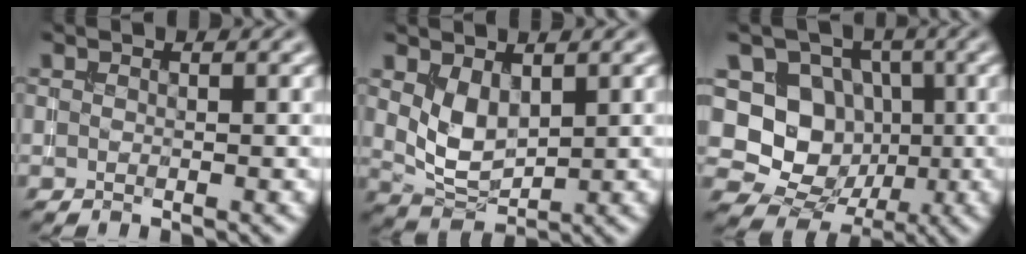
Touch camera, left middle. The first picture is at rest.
{"total": 3.5, "force": [1.2, 2.0, 2.6], "torque": [-0.059, -0.009, 0.032]}
{"total": 8.3, "force": [0.3, 7.4, 3.6], "torque": [-0.059, -0.005, -0.017]}